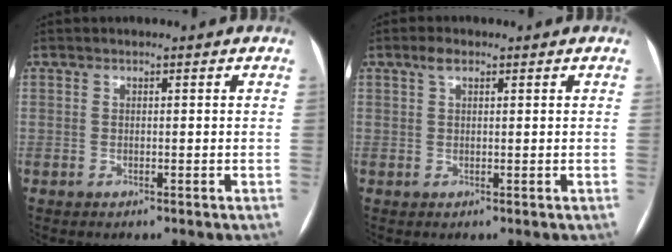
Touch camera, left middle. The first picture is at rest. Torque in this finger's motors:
{"motor_torque": [0.29, -0.27, 0.19, 0.03]}